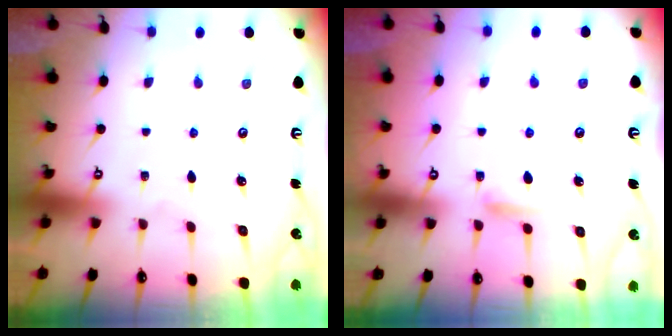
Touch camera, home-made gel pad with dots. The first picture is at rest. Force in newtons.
{"total": 6.2, "press": 6.2, "slide": 0.7}